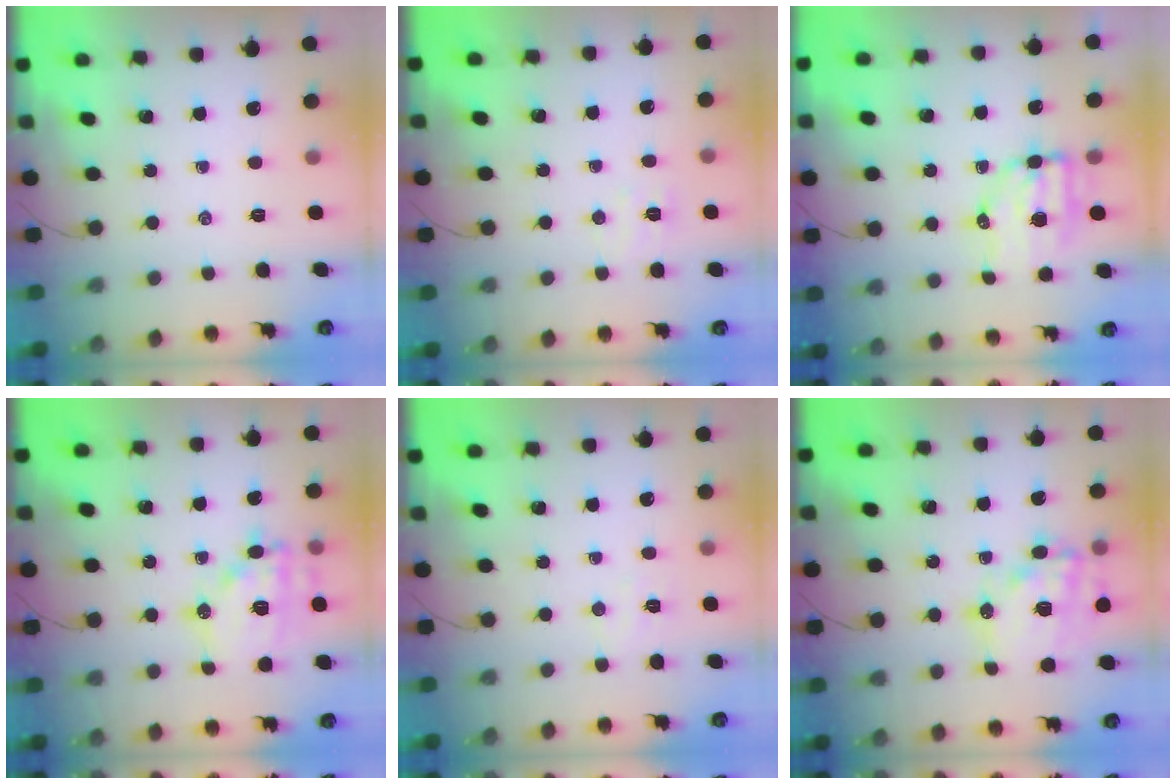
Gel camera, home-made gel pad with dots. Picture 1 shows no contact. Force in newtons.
{"total": 4.6, "press": 4.5, "slide": 1.0}
{"total": 7.7, "press": 7.6, "slide": 1.1}
{"total": 15.0, "press": 14.8, "slide": 2.4}
{"total": 4.7, "press": 4.6, "slide": 1.0}
{"total": 17.7, "press": 17.3, "slide": 3.8}